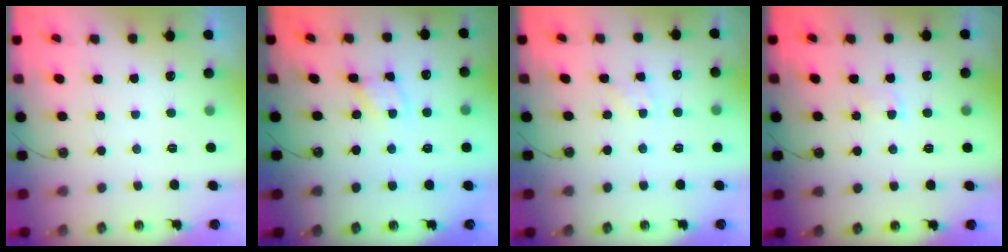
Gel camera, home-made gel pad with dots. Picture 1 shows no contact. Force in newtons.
{"total": 2.0, "press": 2.0, "slide": 0.1}
{"total": 2.5, "press": 2.5, "slide": 0.5}
{"total": 1.9, "press": 1.9, "slide": 0.3}